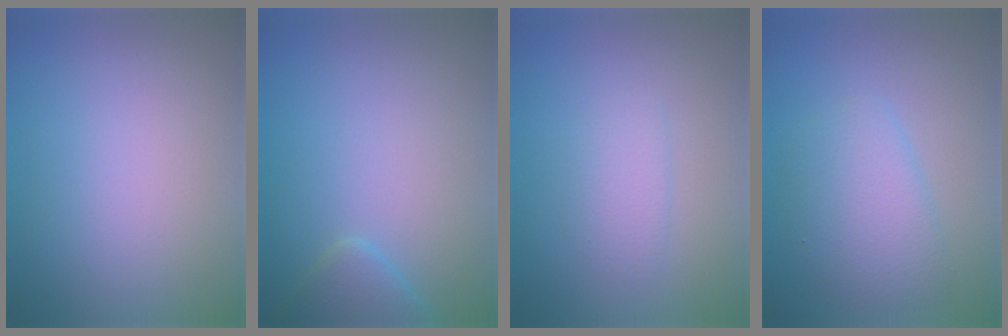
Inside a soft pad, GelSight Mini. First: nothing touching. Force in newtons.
{"total": 2.3, "press": 2.2, "slide": 0.2}
{"total": 1.7, "press": 1.7, "slide": 0.1}
{"total": 3.7, "press": 3.7, "slide": 0.1}